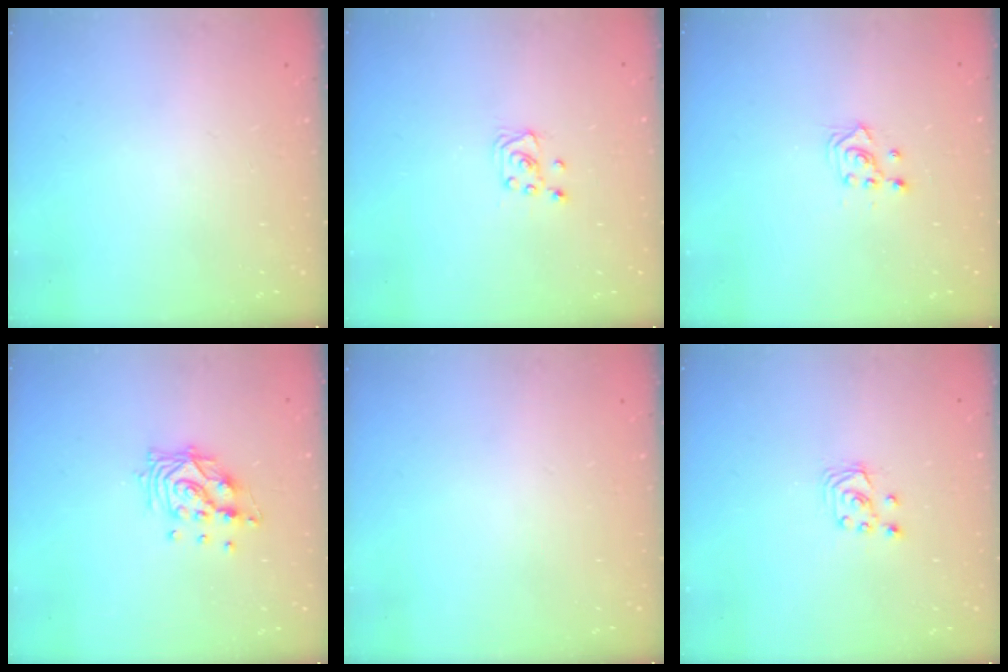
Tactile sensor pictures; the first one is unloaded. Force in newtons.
{"total": 3.4, "press": 3.4, "slide": 0.4}
{"total": 2.4, "press": 2.2, "slide": 0.8}
{"total": 10.8, "press": 10.8, "slide": 0.7}
{"total": 0.0}
{"total": 3.0, "press": 3.0, "slide": 0.3}